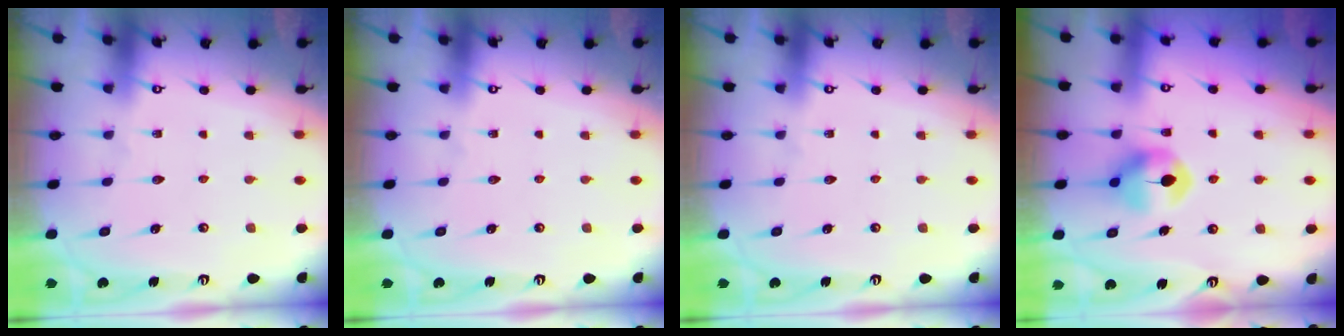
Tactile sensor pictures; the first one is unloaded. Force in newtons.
{"total": 0.0}
{"total": 0.0}
{"total": 7.9, "press": 7.9, "slide": 0.2}